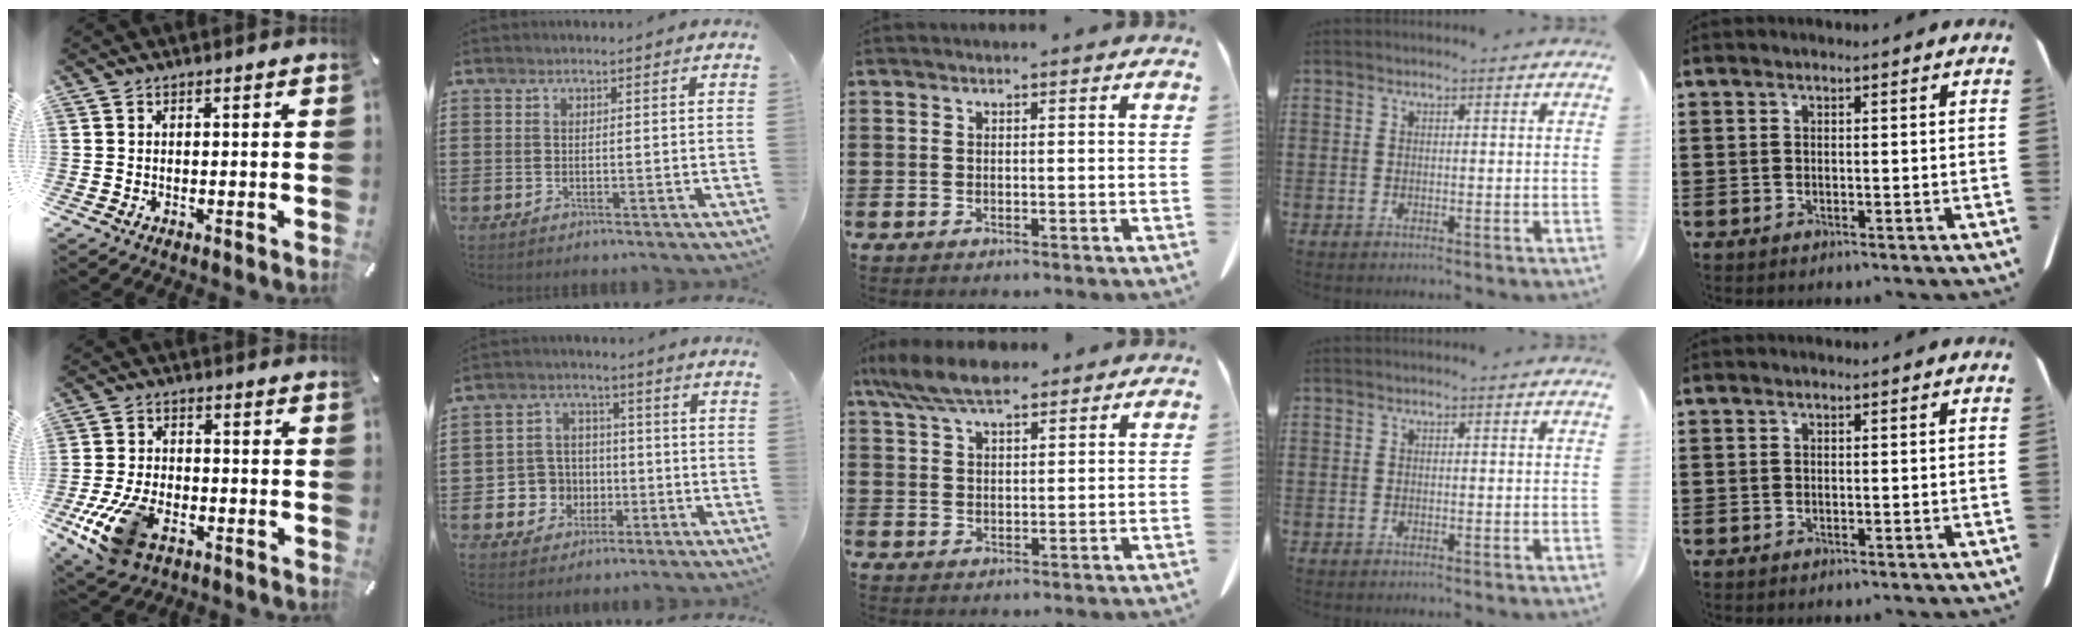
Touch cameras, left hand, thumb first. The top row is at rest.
{"thumb": {"total": 13.8, "force": [-6.1, 7.9, 9.6], "torque": [-0.205, 0.018, -0.106]}, "index": {"total": 6.1, "force": [-1.4, 5.8, 1.1], "torque": [-0.047, 0.013, -0.024]}, "middle": {"total": 7.5, "force": [6.1, 1.9, 4.1], "torque": [-0.094, -0.010, 0.114]}}